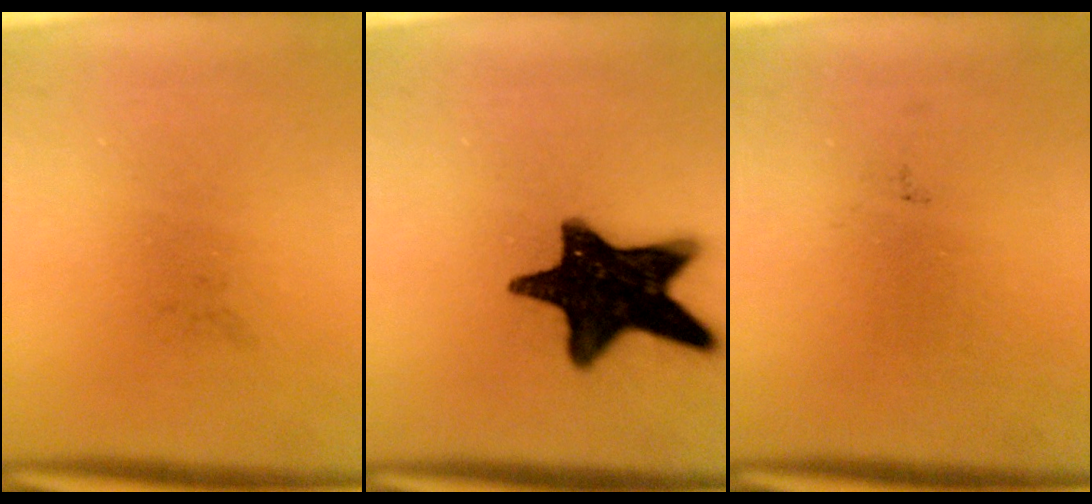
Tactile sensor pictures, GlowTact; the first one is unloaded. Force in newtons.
{"total": 18.1}
{"total": 0.0}